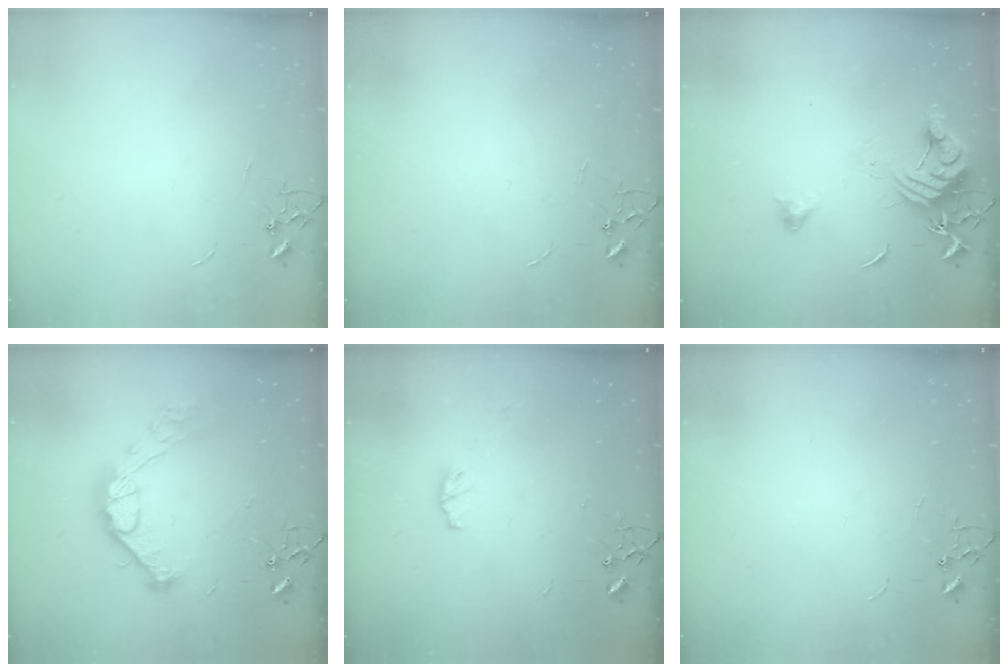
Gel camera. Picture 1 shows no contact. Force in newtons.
{"total": 0.0}
{"total": 12.9, "press": 12.8, "slide": 1.5}
{"total": 14.2, "press": 14.1, "slide": 1.8}
{"total": 4.4, "press": 4.4, "slide": 0.6}
{"total": 0.0}